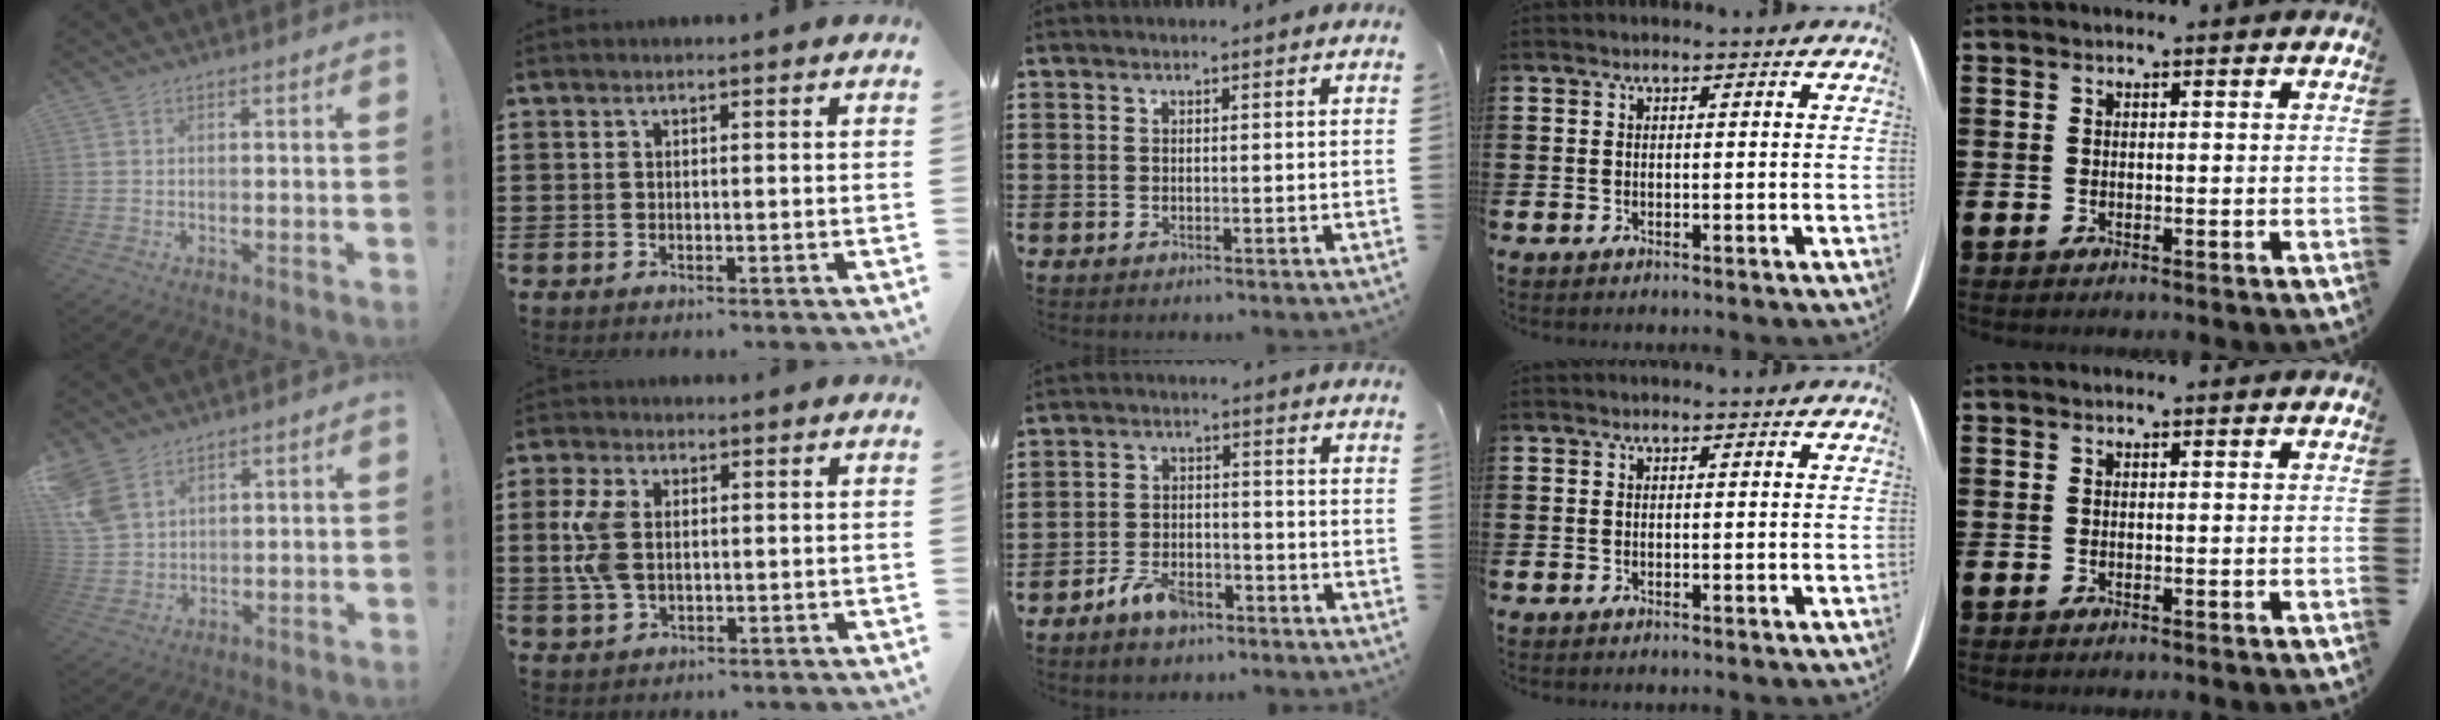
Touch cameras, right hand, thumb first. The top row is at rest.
{"thumb": {"total": 7.8, "force": [5.0, 4.7, 3.6], "torque": [-0.074, -0.019, 0.103]}, "index": {"total": 6.2, "force": [0.5, 3.7, 4.9], "torque": [-0.135, -0.001, 0.000]}, "middle": {"total": 5.1, "force": [-3.9, 2.2, 2.4], "torque": [-0.050, 0.011, -0.077]}}